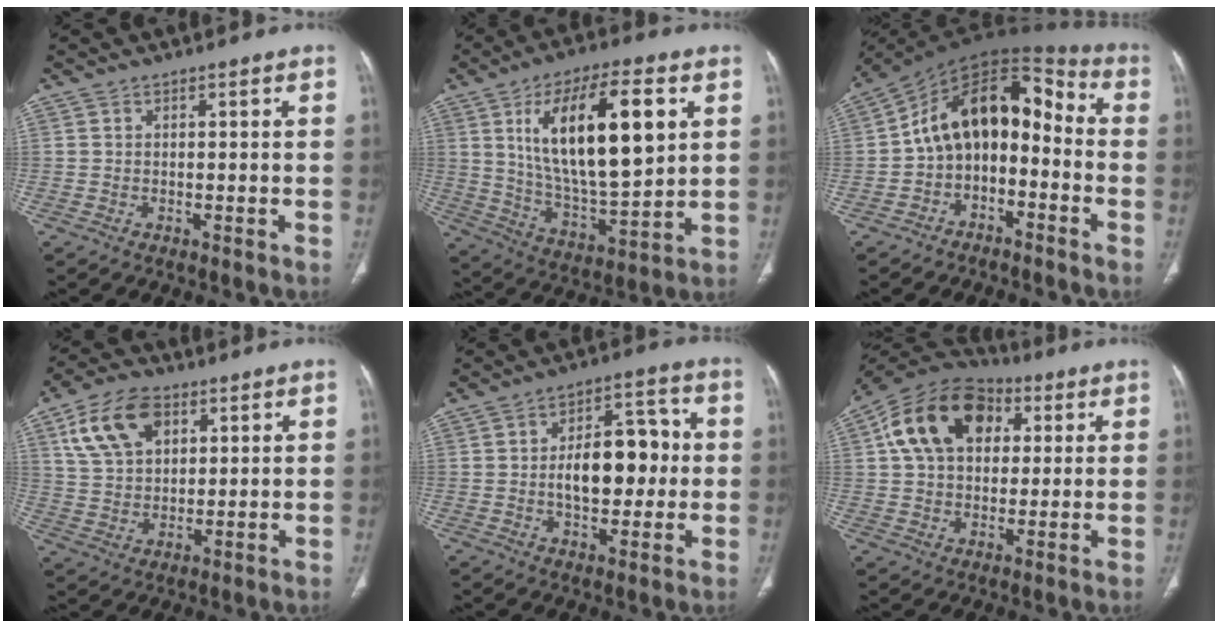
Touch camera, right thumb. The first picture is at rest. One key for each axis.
{"total": 22.8, "fx": 6.5, "fy": 8.7, "fz": 20.0, "tx": -0.326, "ty": -0.023, "tz": 0.116}
{"total": 15.0, "fx": -2.7, "fy": 10.0, "fz": 10.8, "tx": -0.142, "ty": 0.090, "tz": -0.056}
{"total": 12.8, "fx": 5.7, "fy": 8.1, "fz": 8.2, "tx": -0.137, "ty": -0.007, "tz": 0.107}
{"total": 13.5, "fx": -0.1, "fy": 7.8, "fz": 11.0, "tx": -0.132, "ty": 0.028, "tz": -0.001}
{"total": 18.5, "fx": 5.4, "fy": 12.7, "fz": 12.4, "tx": -0.205, "ty": 0.015, "tz": 0.082}